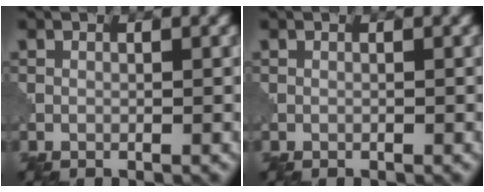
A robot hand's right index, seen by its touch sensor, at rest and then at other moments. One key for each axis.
{"total": 0.0}